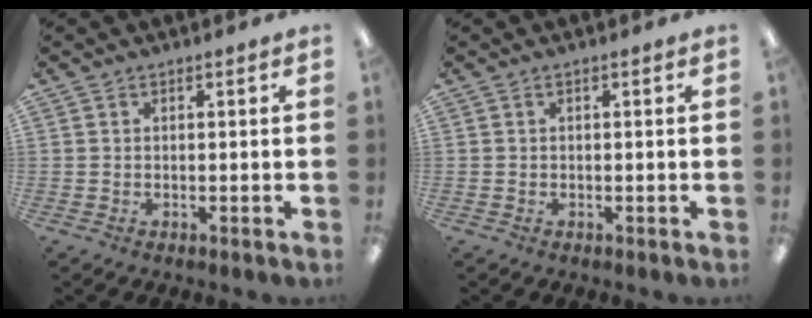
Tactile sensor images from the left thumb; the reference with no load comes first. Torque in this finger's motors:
{"motor_torque": [-0.05, 0.05, 0.19, -0.01, 0.00]}